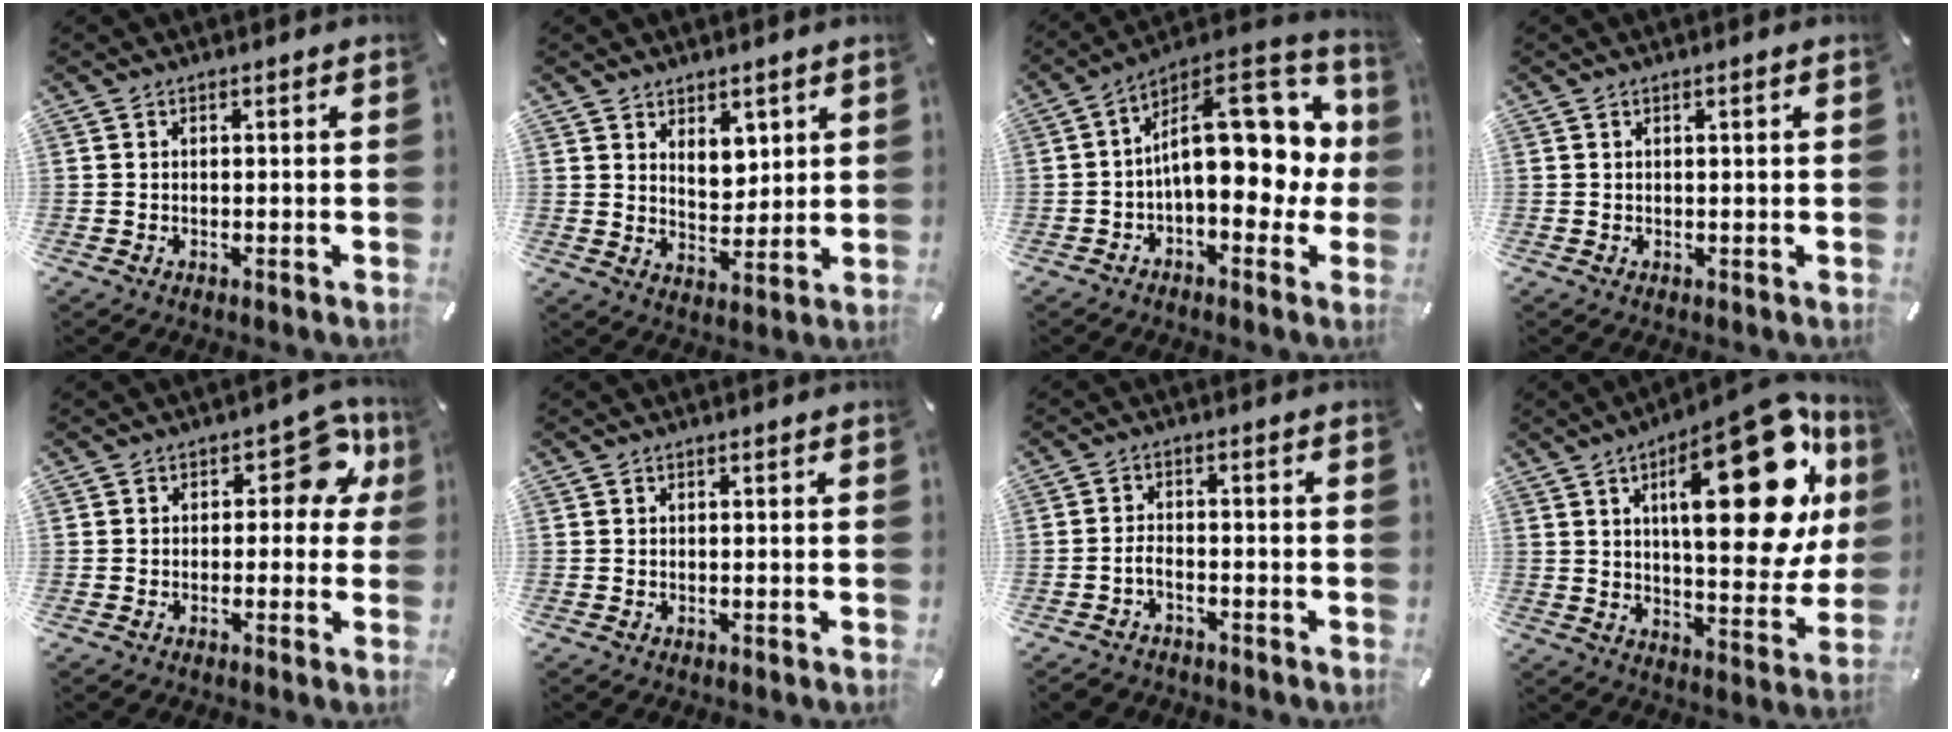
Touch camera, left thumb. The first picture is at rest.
{"total": 5.9, "force": [3.9, 4.0, 2.0], "torque": [-0.024, -0.021, 0.067]}
{"total": 21.6, "force": [2.6, 11.4, 18.2], "torque": [-0.257, -0.020, 0.051]}
{"total": 1.0, "force": [0.3, 0.0, 0.9], "torque": [-0.016, -0.001, 0.005]}
{"total": 9.7, "force": [3.4, 5.6, 7.2], "torque": [-0.076, -0.015, 0.052]}
{"total": 0.0}
{"total": 3.5, "force": [-2.2, 1.8, 2.0], "torque": [-0.048, 0.010, -0.046]}
{"total": 33.6, "force": [11.1, 13.5, 28.7], "torque": [-0.410, -0.068, 0.177]}